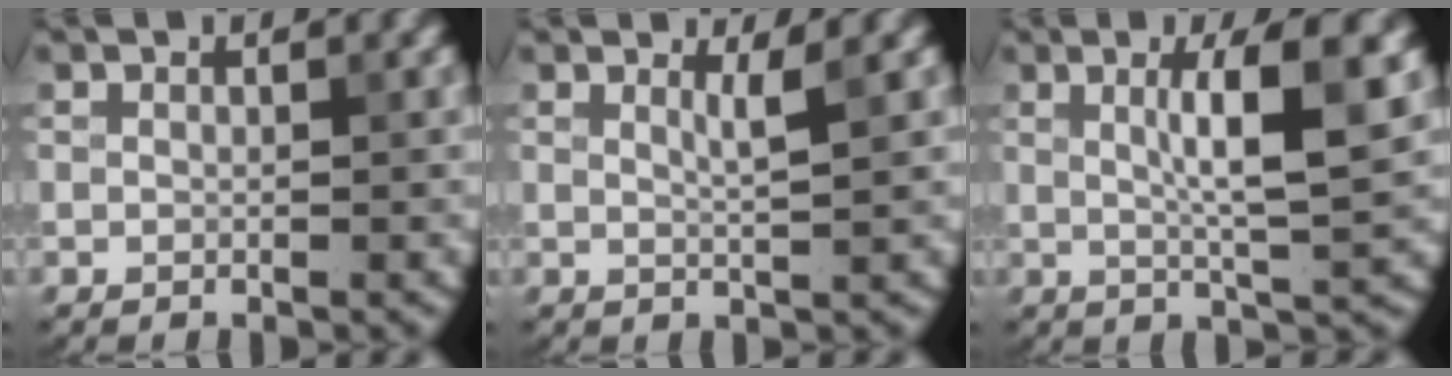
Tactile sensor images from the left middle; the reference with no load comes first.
{"total": 1.6, "force": [0.7, 0.3, 1.4], "torque": [-0.018, -0.003, 0.008]}
{"total": 6.1, "force": [1.5, 1.0, 5.9], "torque": [-0.084, 0.005, 0.024]}